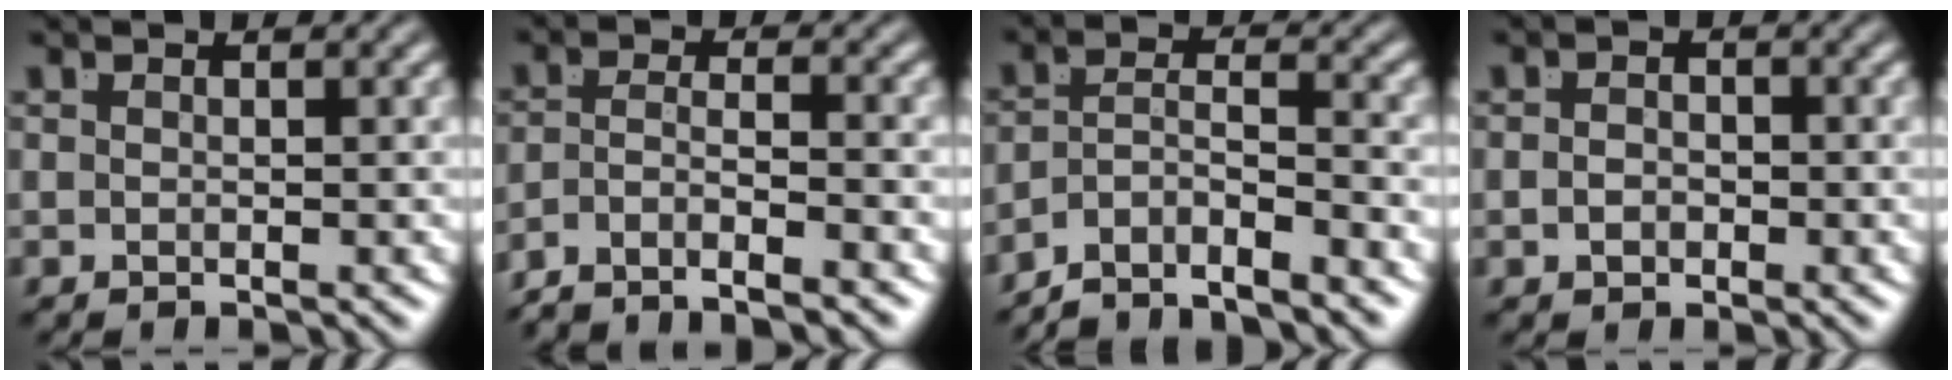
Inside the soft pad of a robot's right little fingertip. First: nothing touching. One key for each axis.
{"total": 5.7, "fx": -4.6, "fy": 2.2, "fz": 2.5, "tx": -0.047, "ty": -0.025, "tz": -0.071}
{"total": 6.4, "fx": -4.5, "fy": 3.8, "fz": 2.6, "tx": -0.049, "ty": -0.018, "tz": -0.083}
{"total": 0.9, "fx": -0.8, "fy": 0.2, "fz": 0.5, "tx": -0.009, "ty": -0.009, "tz": -0.008}